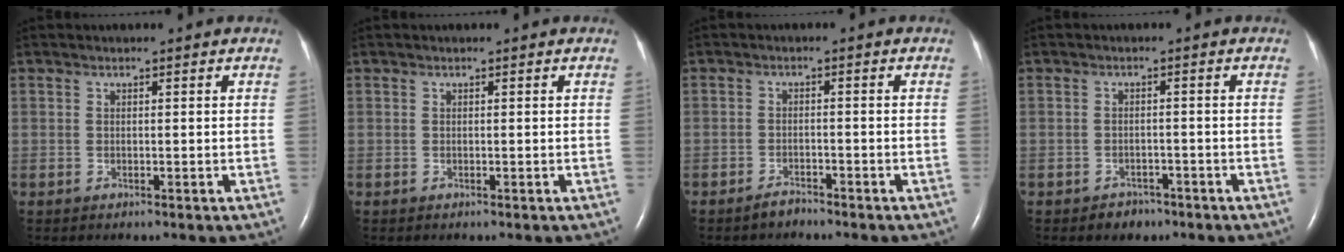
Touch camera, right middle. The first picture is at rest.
{"total": 0.0}
{"total": 1.8, "force": [-1.7, 0.4, 0.4], "torque": [-0.014, -0.003, -0.028]}
{"total": 2.3, "force": [-1.7, 1.5, 0.4], "torque": [-0.013, 0.004, -0.019]}